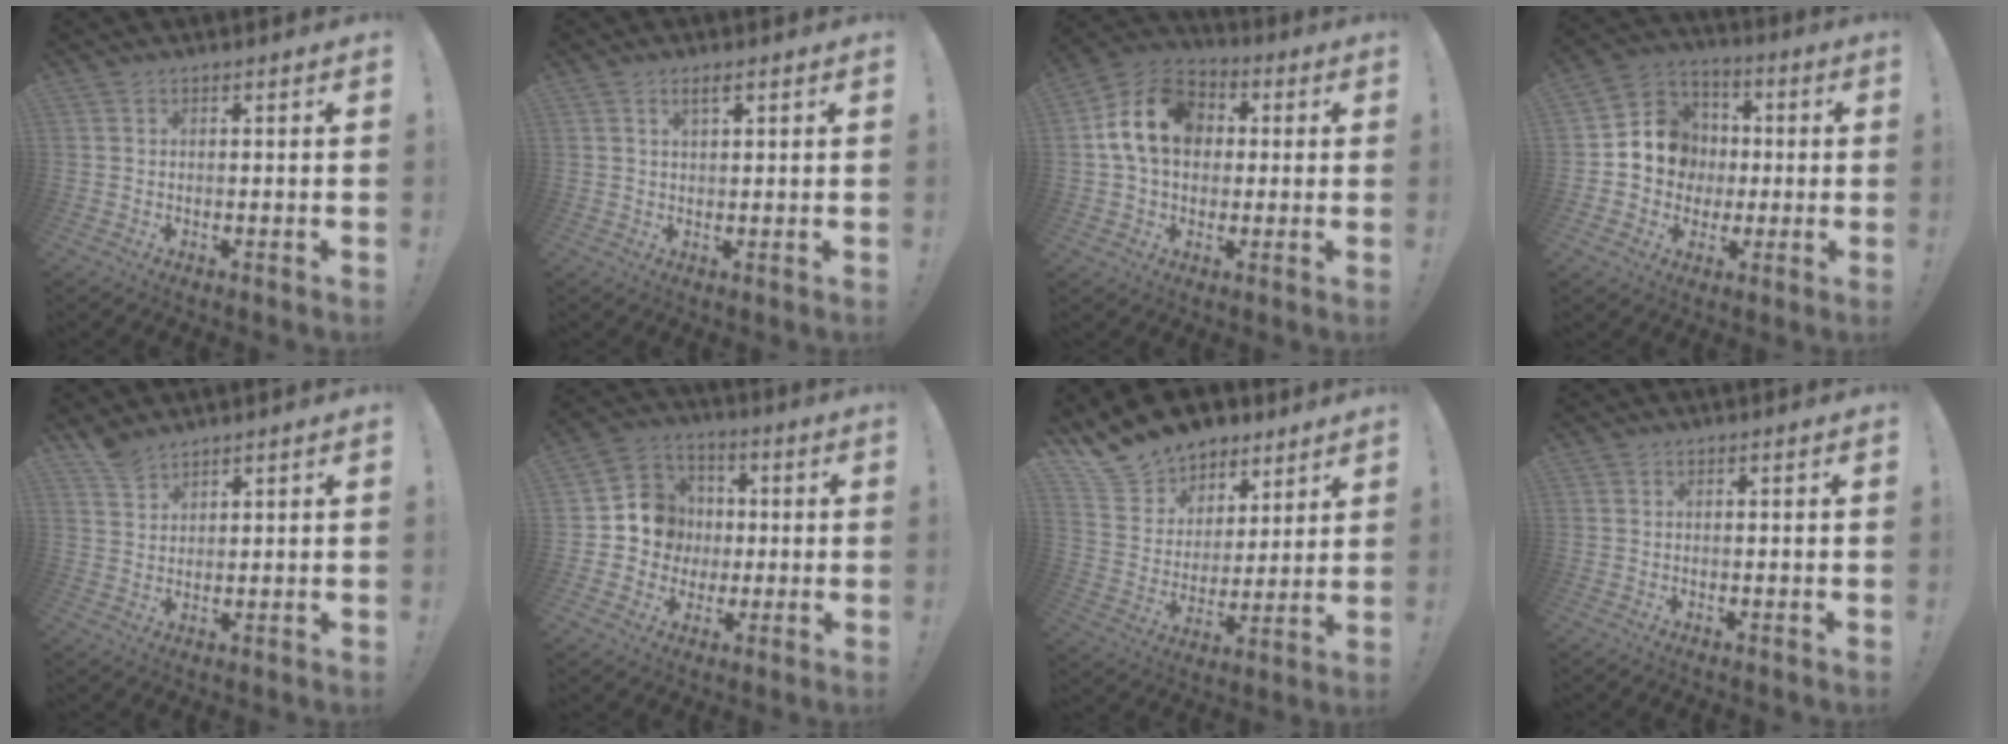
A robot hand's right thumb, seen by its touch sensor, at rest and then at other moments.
{"total": 2.7, "force": [1.5, 0.8, 2.1], "torque": [-0.031, -0.003, 0.022]}
{"total": 16.1, "force": [2.9, 12.2, 10.1], "torque": [-0.166, 0.010, 0.060]}
{"total": 11.9, "force": [-0.1, 11.2, 4.0], "torque": [-0.041, 0.008, 0.010]}
{"total": 4.6, "force": [4.1, 1.7, 1.3], "torque": [-0.014, -0.024, 0.077]}
{"total": 11.1, "force": [-0.5, 10.6, 3.1], "torque": [-0.026, 0.009, 0.003]}
{"total": 14.9, "force": [11.9, 8.5, 2.8], "torque": [-0.064, -0.091, 0.229]}
{"total": 0.0}